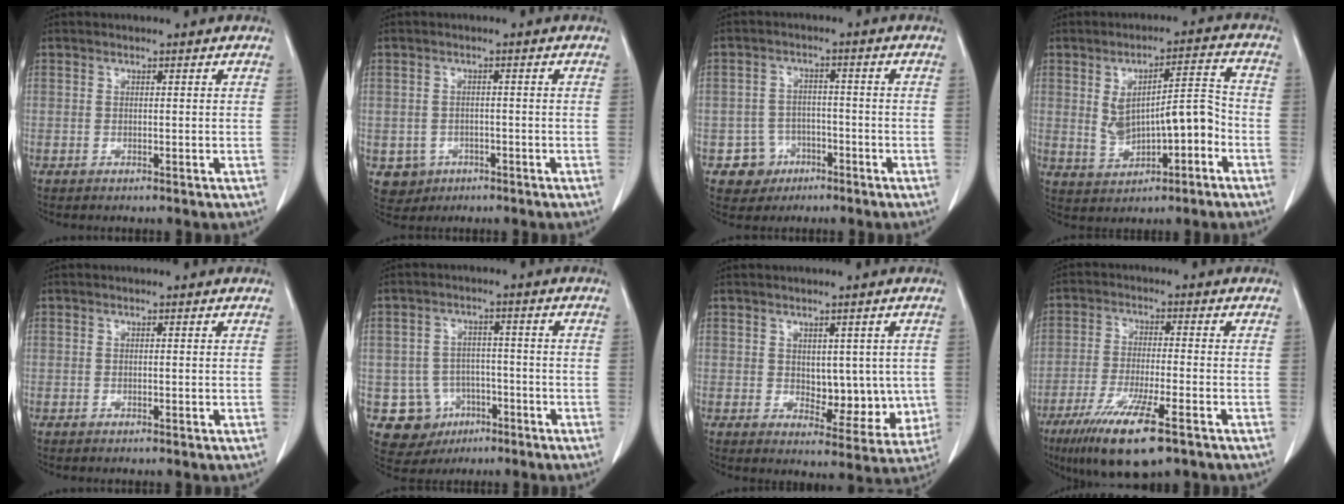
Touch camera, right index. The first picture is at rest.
{"total": 3.7, "force": [-1.3, 3.5, 0.4], "torque": [-0.003, 0.009, -0.011]}
{"total": 5.2, "force": [-2.4, 4.6, 0.2], "torque": [0.004, 0.015, -0.033]}
{"total": 9.1, "force": [-1.4, 3.3, 8.4], "torque": [-0.140, 0.027, -0.007]}
{"total": 0.0}
{"total": 8.3, "force": [-2.9, 7.7, 1.1], "torque": [-0.027, 0.012, -0.031]}
{"total": 7.7, "force": [0.4, 4.6, 6.2], "torque": [-0.059, -0.003, 0.019]}
{"total": 12.1, "force": [-7.3, 1.5, 9.6], "torque": [-0.173, -0.031, -0.119]}